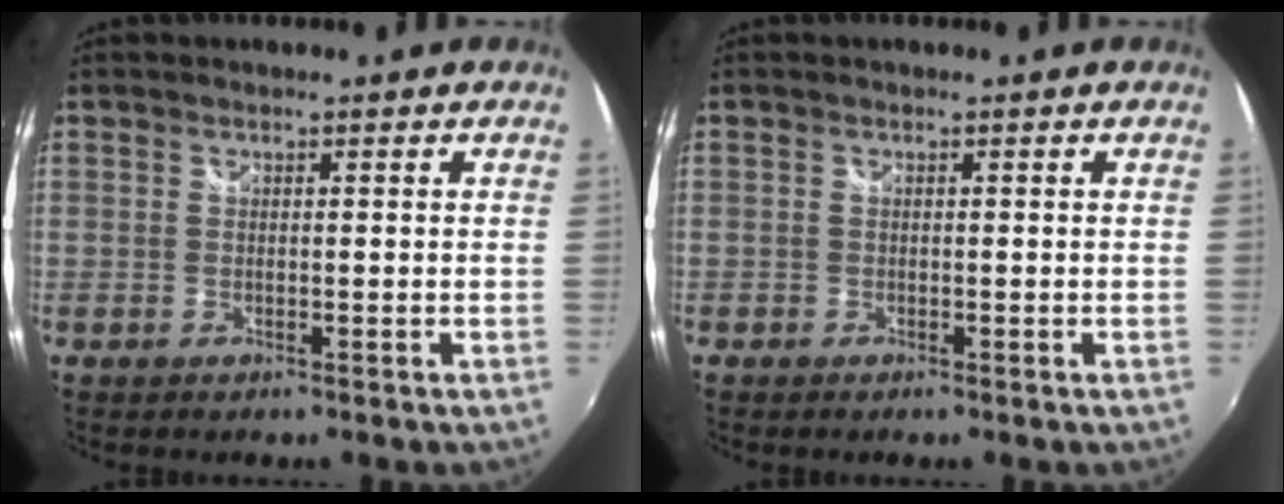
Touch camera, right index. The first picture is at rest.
{"total": 0.0}